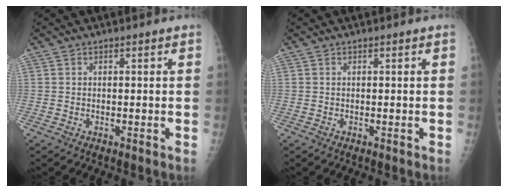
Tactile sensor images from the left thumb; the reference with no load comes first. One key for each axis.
{"total": 0.0}